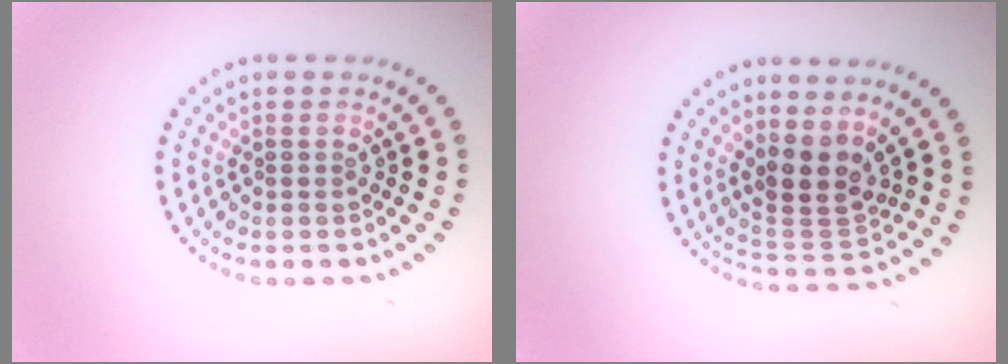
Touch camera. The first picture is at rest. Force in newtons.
{"total": 3.9, "press": 3.2, "slide": 2.1}